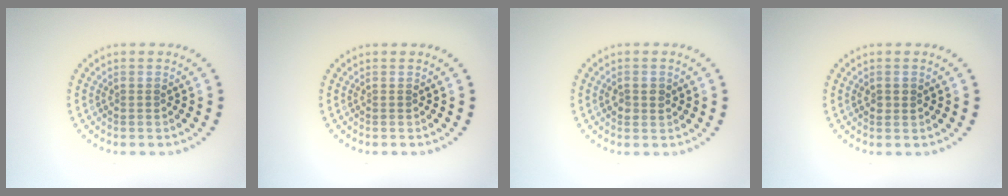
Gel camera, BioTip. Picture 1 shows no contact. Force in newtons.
{"total": 0.0}
{"total": 1.5, "press": 1.5, "slide": 0.1}
{"total": 0.9, "press": 0.9, "slide": 0.1}